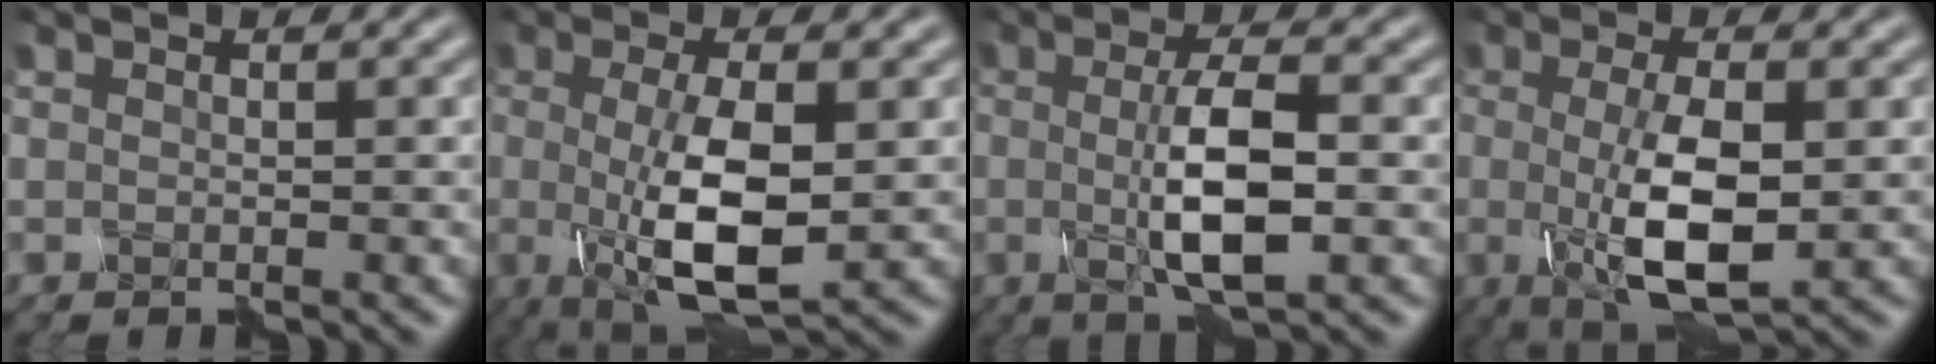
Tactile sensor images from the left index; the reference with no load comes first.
{"total": 7.6, "force": [-0.9, 2.1, 7.2], "torque": [-0.151, -0.014, -0.009]}
{"total": 5.6, "force": [-0.7, 1.1, 5.4], "torque": [-0.112, -0.002, -0.008]}
{"total": 6.8, "force": [-0.8, 1.9, 6.5], "torque": [-0.139, -0.011, -0.010]}